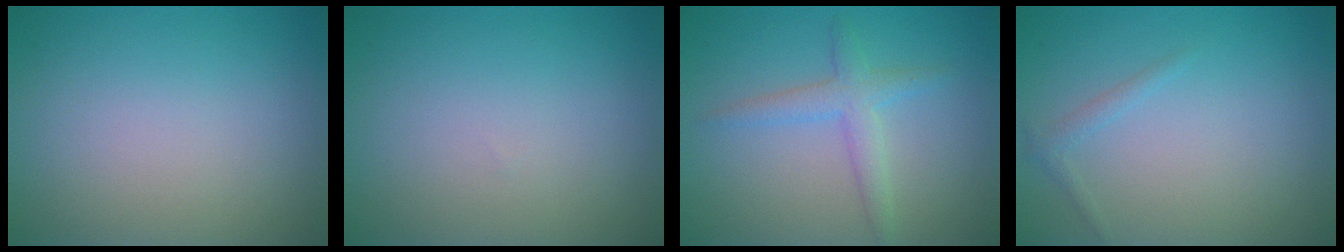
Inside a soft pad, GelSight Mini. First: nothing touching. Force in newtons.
{"total": 0.0}
{"total": 2.4, "press": 2.4, "slide": 0.2}
{"total": 0.9, "press": 0.9, "slide": 0.1}